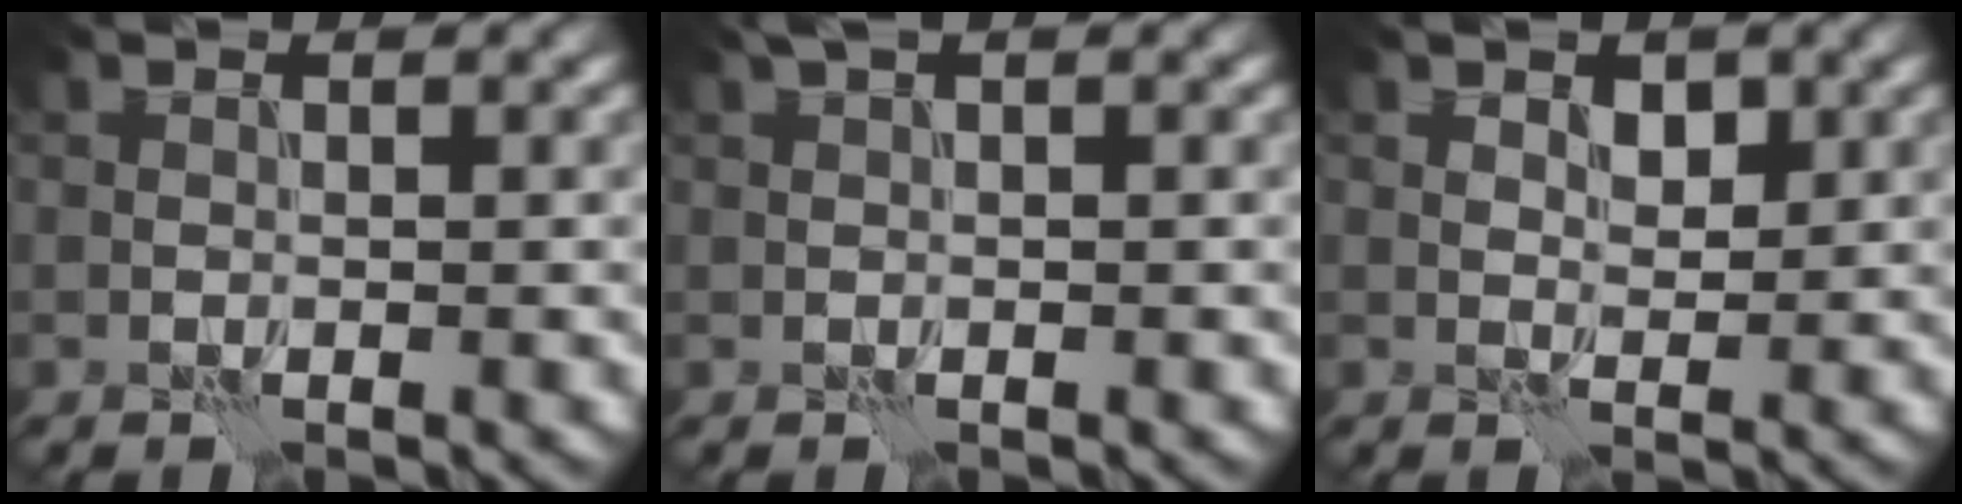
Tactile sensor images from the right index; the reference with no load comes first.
{"total": 1.1, "force": [0.5, 0.2, 1.0], "torque": [-0.020, 0.007, 0.009]}
{"total": 1.8, "force": [0.9, 1.0, 1.1], "torque": [-0.014, -0.003, 0.017]}